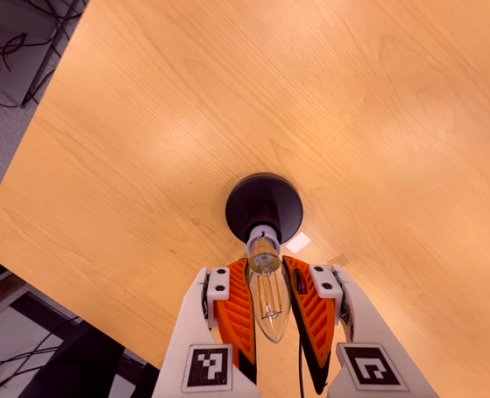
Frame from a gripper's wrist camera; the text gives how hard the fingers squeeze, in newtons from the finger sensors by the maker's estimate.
{"total": 18.7, "left": 18.4, "right": 19.0}